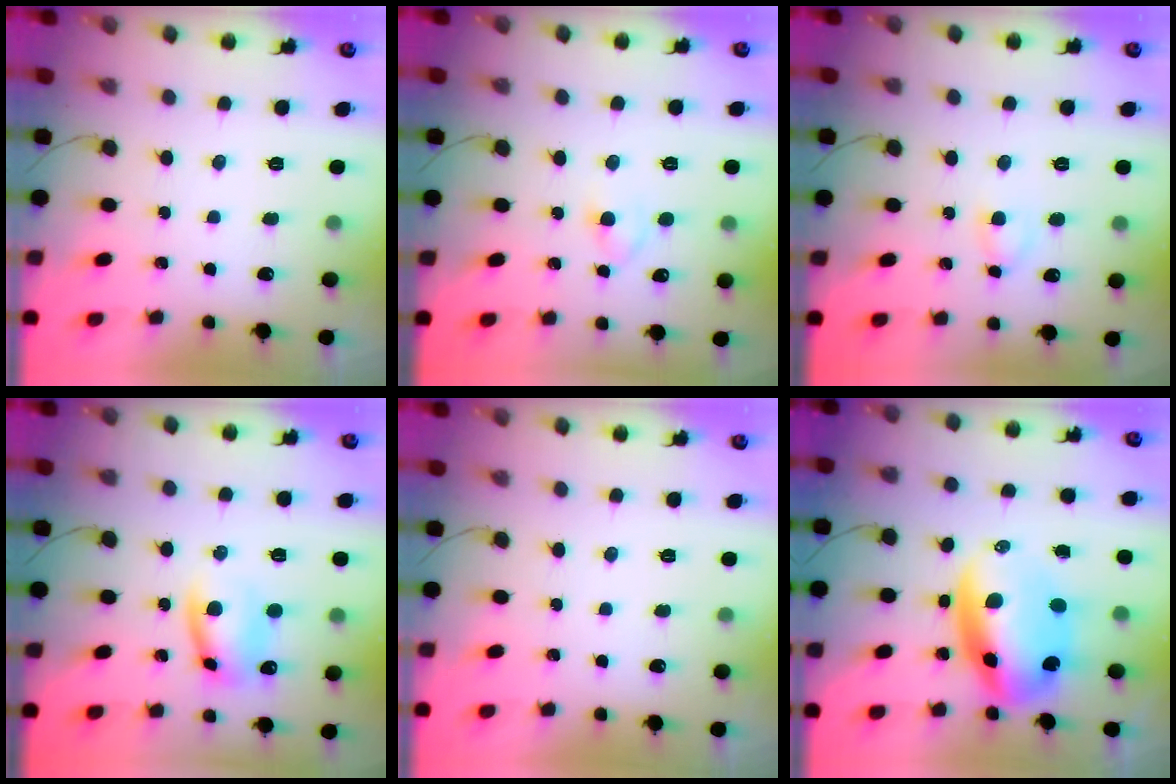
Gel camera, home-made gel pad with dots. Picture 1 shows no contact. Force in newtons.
{"total": 2.4, "press": 2.1, "slide": 1.0}
{"total": 3.8, "press": 3.6, "slide": 1.3}
{"total": 10.2, "press": 10.1, "slide": 1.1}
{"total": 0.0}
{"total": 12.8, "press": 12.4, "slide": 3.0}